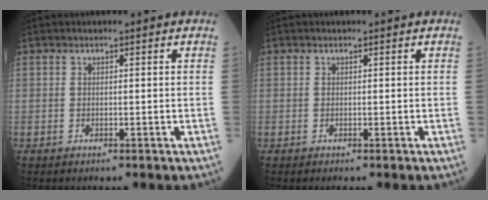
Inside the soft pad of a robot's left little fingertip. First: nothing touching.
{"total": 0.0}